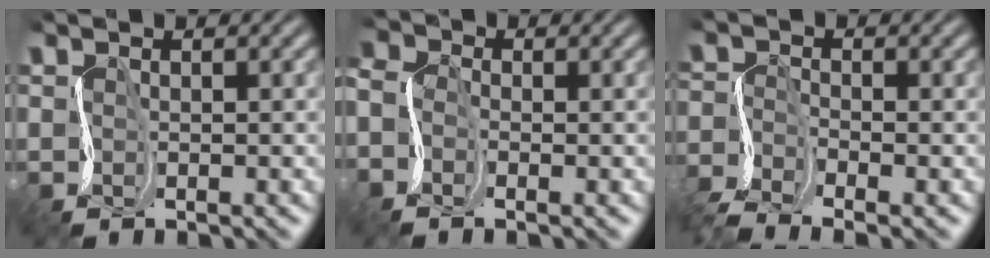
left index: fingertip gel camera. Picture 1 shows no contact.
{"total": 3.4, "force": [-1.6, 2.4, 1.9], "torque": [-0.043, 0.010, -0.046]}
{"total": 4.7, "force": [-4.0, 1.1, 2.2], "torque": [-0.052, -0.010, -0.090]}